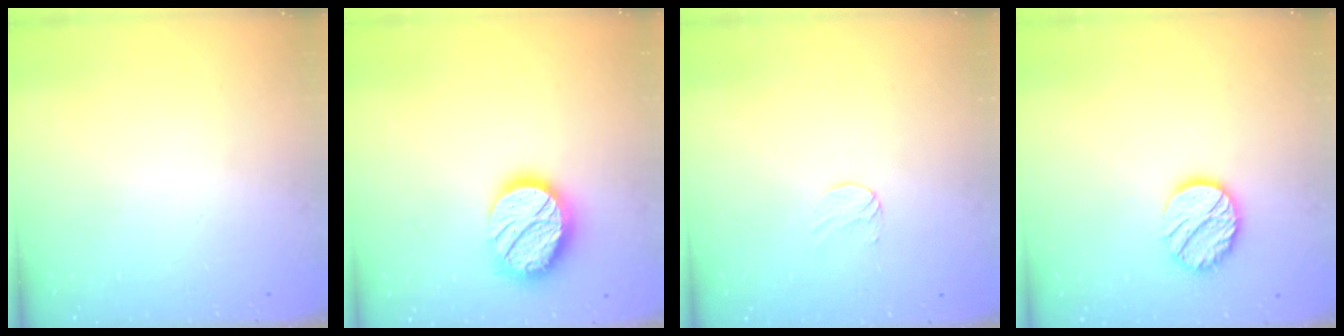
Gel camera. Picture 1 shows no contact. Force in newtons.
{"total": 17.3, "press": 17.3, "slide": 1.1}
{"total": 5.7, "press": 5.7, "slide": 0.4}
{"total": 12.3, "press": 12.3, "slide": 0.4}